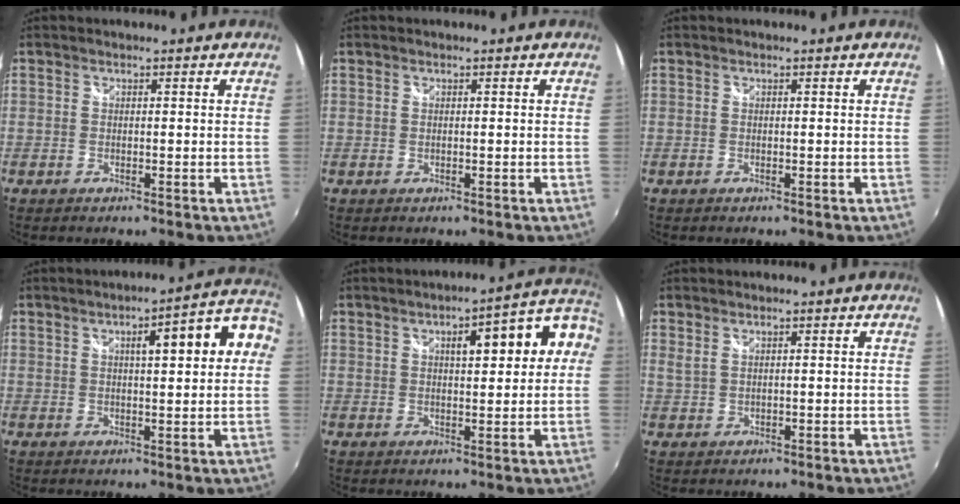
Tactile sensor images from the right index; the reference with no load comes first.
{"total": 0.0}
{"total": 0.0}
{"total": 10.8, "force": [2.5, 2.1, 10.3], "torque": [-0.132, 0.035, 0.044]}
{"total": 10.8, "force": [2.3, 3.2, 10.1], "torque": [-0.132, 0.035, 0.041]}
{"total": 1.1, "force": [0.8, 0.2, 0.8], "torque": [-0.016, 0.004, 0.019]}